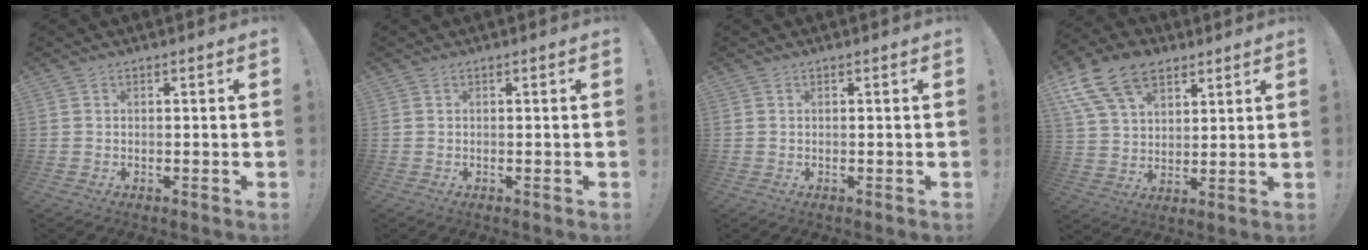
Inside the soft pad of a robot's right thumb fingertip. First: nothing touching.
{"total": 0.0}
{"total": 0.0}
{"total": 16.4, "force": [9.4, 10.3, 8.7], "torque": [-0.161, -0.042, 0.176]}